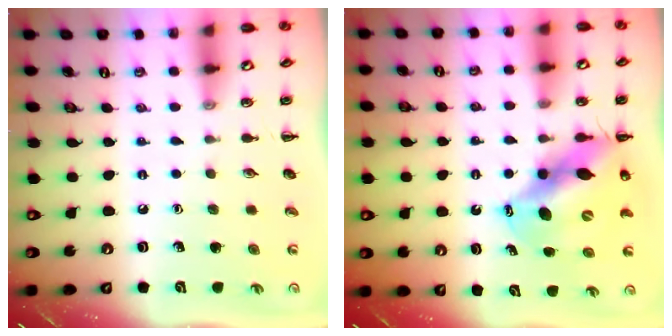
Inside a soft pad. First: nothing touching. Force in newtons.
{"total": 12.9, "press": 12.4, "slide": 3.5}